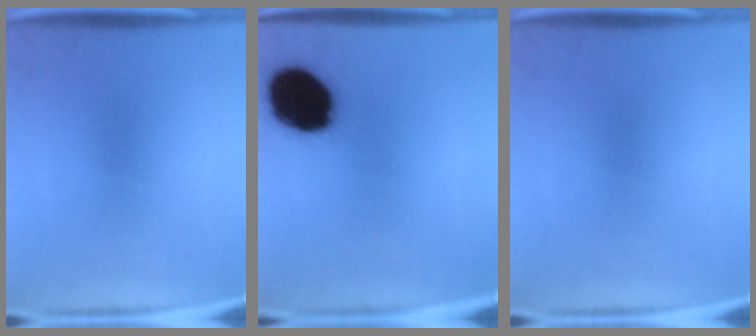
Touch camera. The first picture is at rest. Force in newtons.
{"total": 19.2}
{"total": 0.0}